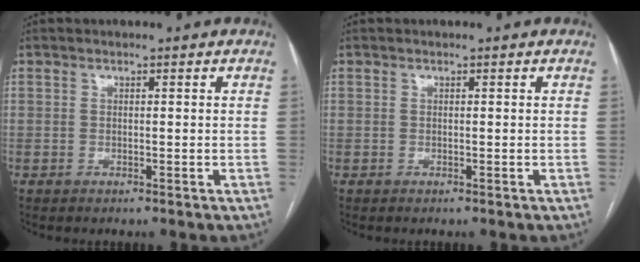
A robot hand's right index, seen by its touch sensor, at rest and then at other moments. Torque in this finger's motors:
{"motor_torque": [0.01, 0.01, 0.00, 0.00]}